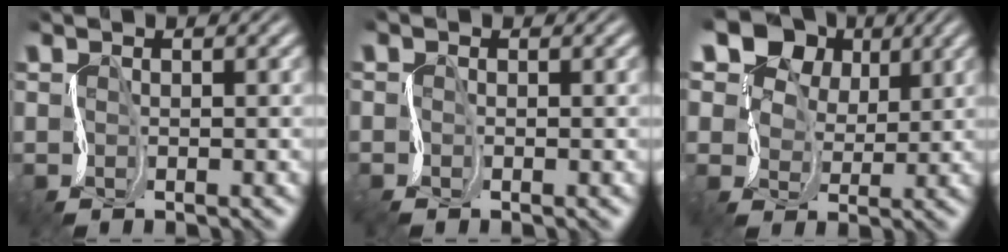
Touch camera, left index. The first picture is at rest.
{"total": 1.2, "force": [-0.8, 0.5, 0.7], "torque": [-0.016, 0.000, -0.012]}
{"total": 16.0, "force": [9.4, 11.2, 6.6], "torque": [-0.152, 0.057, 0.144]}